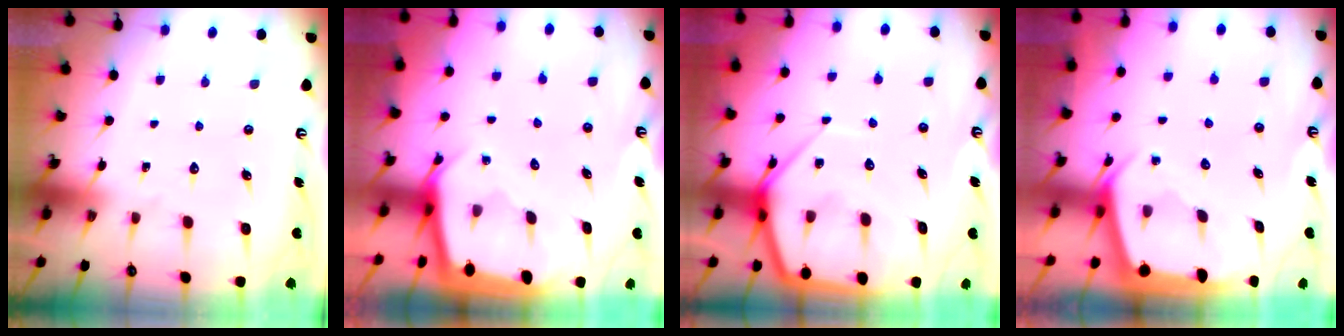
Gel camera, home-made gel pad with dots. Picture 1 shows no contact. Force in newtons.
{"total": 2.3, "press": 2.3, "slide": 0.2}
{"total": 9.0, "press": 9.0, "slide": 0.7}
{"total": 2.4, "press": 2.4, "slide": 0.3}